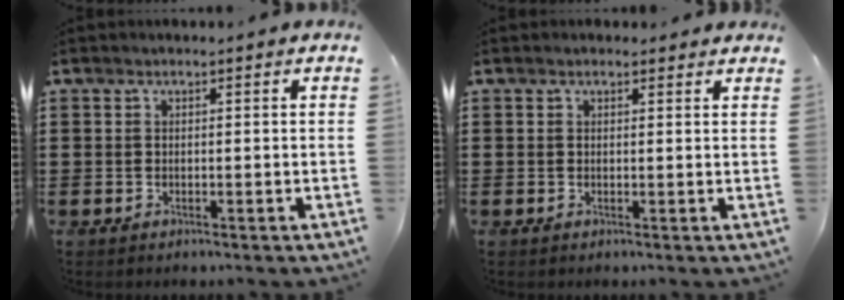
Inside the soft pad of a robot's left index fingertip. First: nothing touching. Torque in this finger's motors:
{"motor_torque": [2.14, 0.00, -0.07, -0.13]}